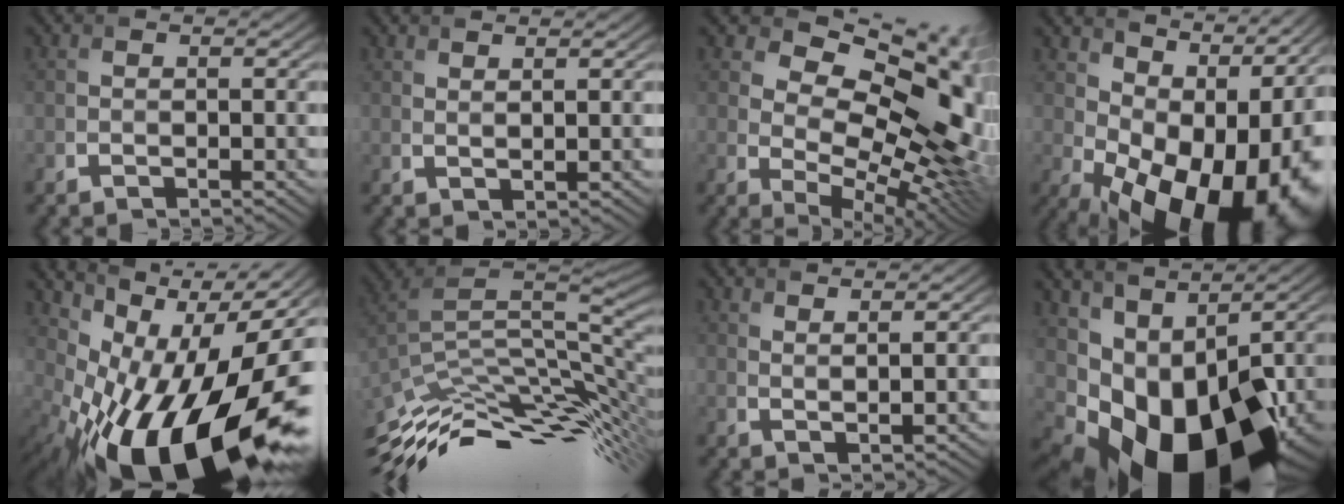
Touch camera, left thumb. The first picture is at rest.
{"total": 1.5, "force": [1.5, 0.0, 0.3], "torque": [-0.003, -0.002, 0.029]}
{"total": 15.5, "force": [5.4, 8.6, 11.7], "torque": [-0.175, 0.019, 0.077]}
{"total": 17.3, "force": [-0.5, 10.3, 13.9], "torque": [-0.145, -0.011, 0.024]}
{"total": 18.0, "force": [-4.4, 8.3, 15.4], "torque": [-0.234, 0.007, -0.089]}
{"total": 12.4, "force": [-5.8, 3.9, 10.2], "torque": [-0.212, -0.002, -0.108]}
{"total": 3.0, "force": [2.6, 0.3, 1.4], "torque": [-0.013, -0.011, 0.048]}
{"total": 14.9, "force": [-1.0, 9.7, 11.2], "torque": [-0.196, -0.035, 0.020]}